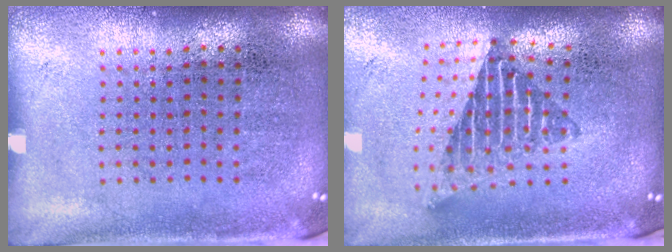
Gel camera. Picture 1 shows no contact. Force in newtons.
{"total": 1.9, "press": 1.5, "slide": 1.3}